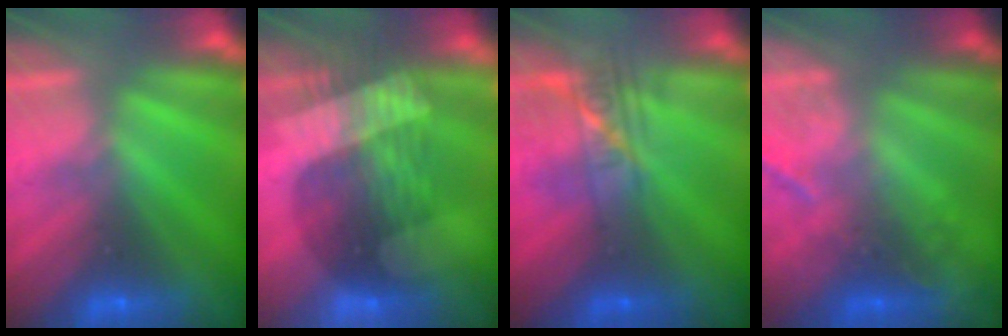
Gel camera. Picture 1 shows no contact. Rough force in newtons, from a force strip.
{"total": 3.1}
{"total": 2.2}
{"total": 2.2}